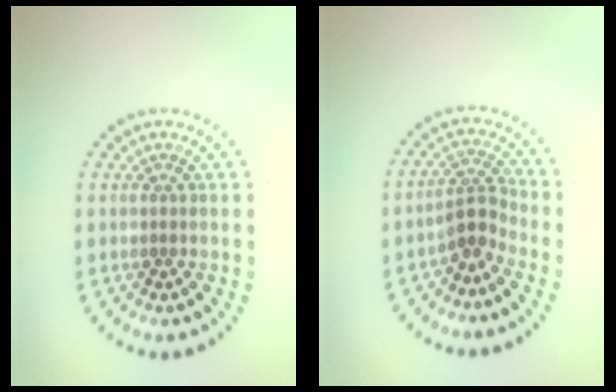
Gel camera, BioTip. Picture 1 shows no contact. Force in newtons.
{"total": 2.5, "press": 1.8, "slide": 1.7}